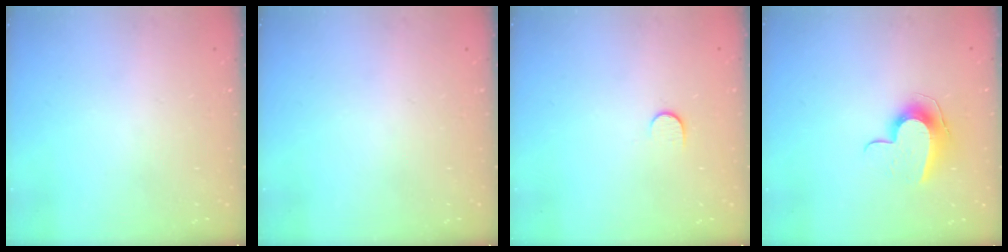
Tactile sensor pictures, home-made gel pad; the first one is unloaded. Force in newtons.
{"total": 0.0}
{"total": 6.0, "press": 5.9, "slide": 0.7}
{"total": 10.0, "press": 9.9, "slide": 0.9}